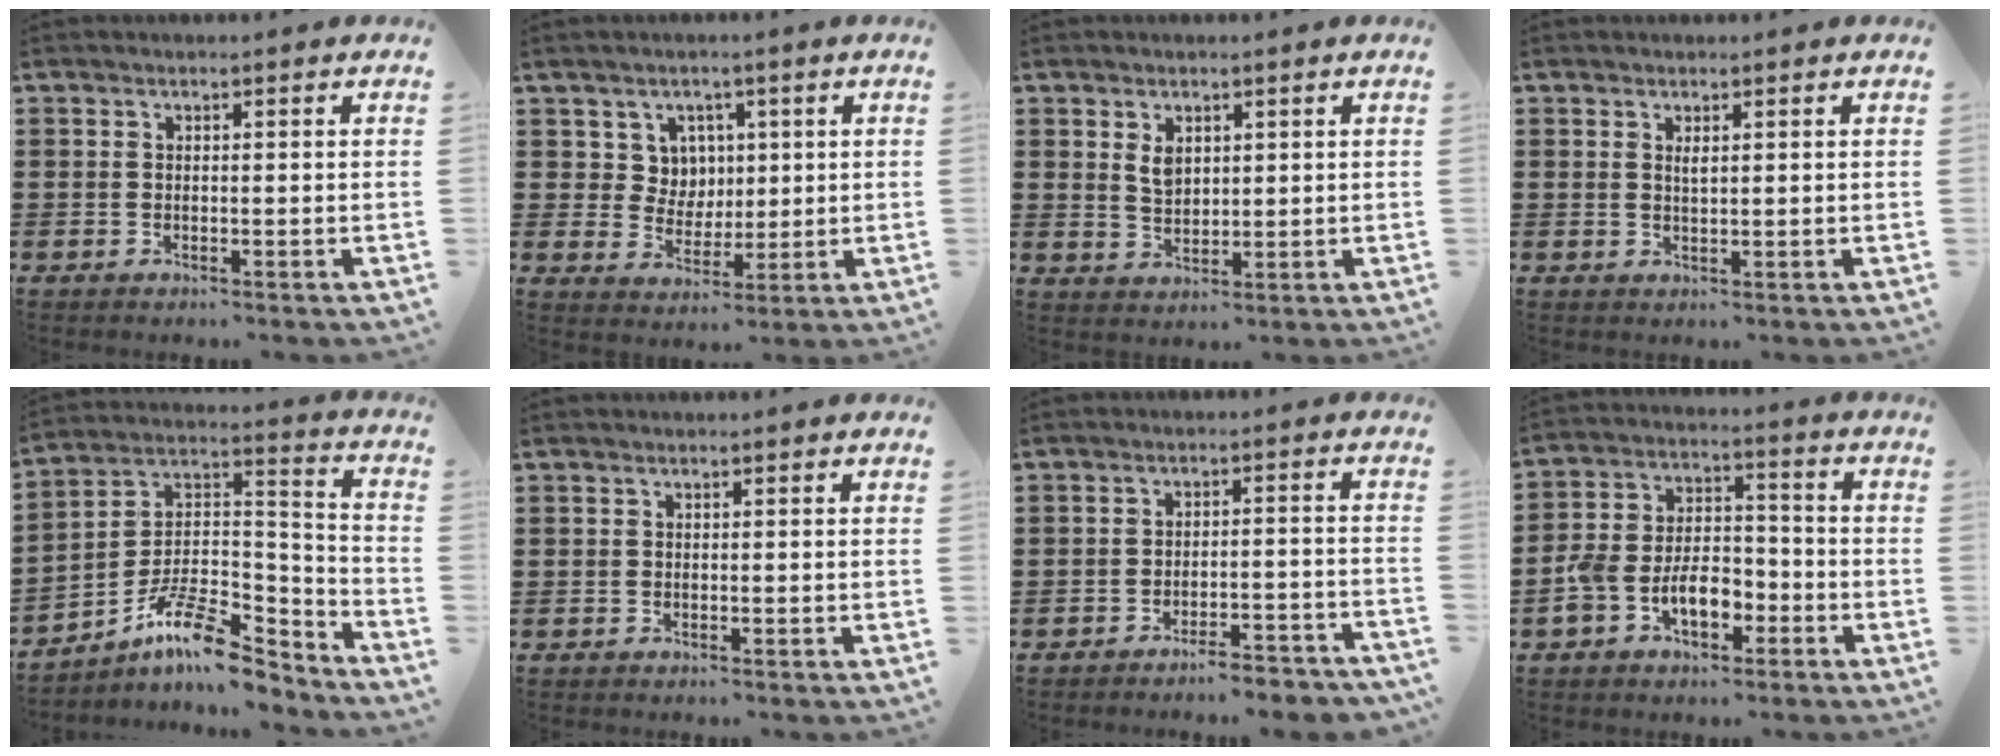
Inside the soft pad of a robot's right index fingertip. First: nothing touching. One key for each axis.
{"total": 5.4, "fx": 2.1, "fy": 4.9, "fz": 1.1, "tx": -0.047, "ty": 0.014, "tz": 0.039}
{"total": 3.0, "fx": 1.5, "fy": 1.9, "fz": 1.8, "tx": -0.033, "ty": 0.003, "tz": 0.025}
{"total": 1.0, "fx": 0.5, "fy": 0.3, "fz": 0.9, "tx": -0.018, "ty": 0.001, "tz": 0.008}
{"total": 11.5, "fx": -8.6, "fy": 3.2, "fz": 6.9, "tx": -0.132, "ty": 0.015, "tz": -0.166}
{"total": 0.0}
{"total": 4.0, "fx": -3.7, "fy": -0.1, "fz": 1.3, "tx": -0.025, "ty": -0.004, "tz": -0.073}
{"total": 7.8, "fx": -3.7, "fy": 5.0, "fz": 4.6, "tx": -0.105, "ty": 0.015, "tz": -0.072}